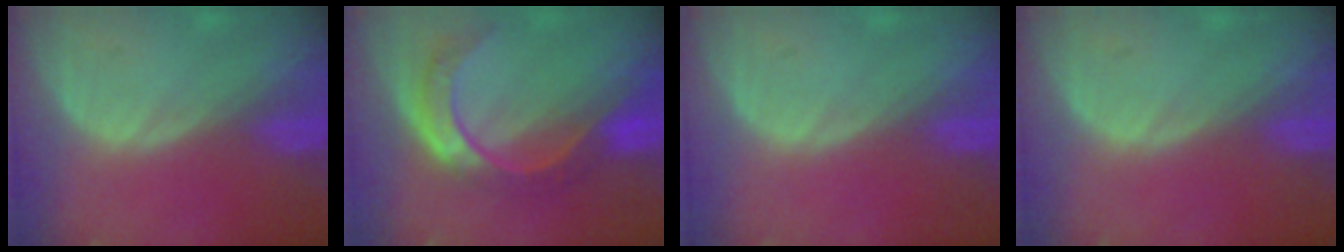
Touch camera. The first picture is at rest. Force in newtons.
{"total": 8.8, "press": 7.4, "slide": 4.7}
{"total": 0.0}
{"total": 0.0}